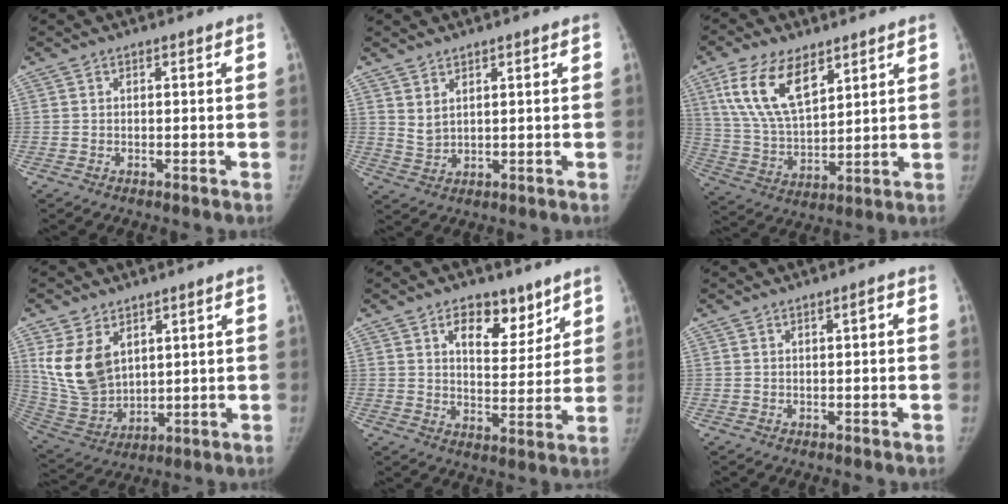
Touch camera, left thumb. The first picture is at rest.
{"total": 3.1, "force": [2.0, 1.5, 1.8], "torque": [-0.029, -0.018, 0.047]}
{"total": 14.9, "force": [7.8, 7.3, 10.3], "torque": [-0.178, -0.028, 0.159]}
{"total": 12.8, "force": [4.8, 8.7, 8.1], "torque": [-0.135, -0.024, 0.119]}
{"total": 10.0, "force": [6.1, 5.6, 5.7], "torque": [-0.050, -0.037, 0.097]}
{"total": 1.3, "force": [0.3, 0.3, 1.2], "torque": [-0.018, 0.003, 0.003]}